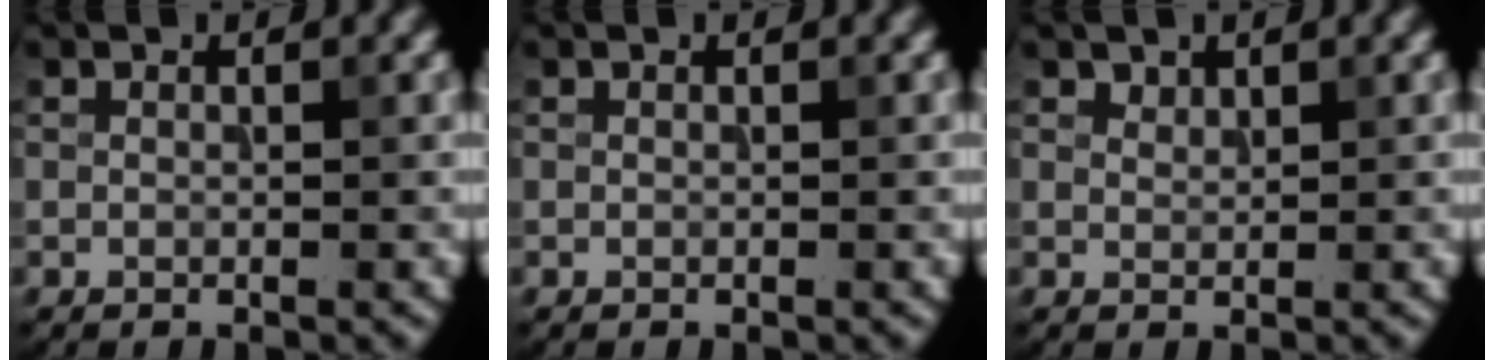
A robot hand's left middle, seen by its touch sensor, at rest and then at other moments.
{"total": 0.0}
{"total": 0.9, "force": [0.8, 0.4, 0.1], "torque": [-0.001, -0.002, 0.018]}